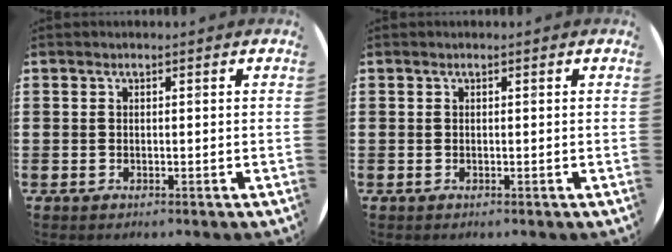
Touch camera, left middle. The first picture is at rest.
{"total": 0.0}